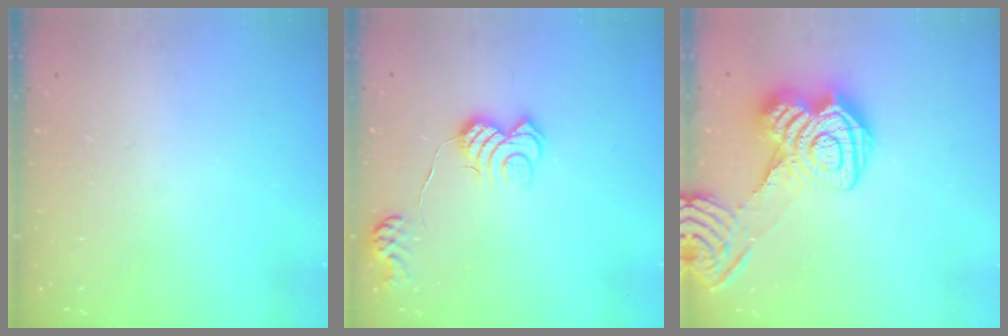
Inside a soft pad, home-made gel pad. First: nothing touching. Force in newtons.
{"total": 11.1, "press": 11.0, "slide": 1.0}
{"total": 16.9, "press": 16.8, "slide": 1.2}